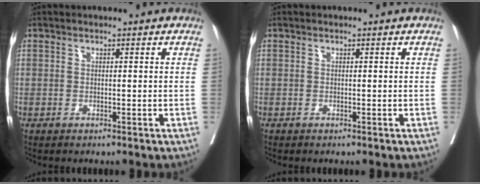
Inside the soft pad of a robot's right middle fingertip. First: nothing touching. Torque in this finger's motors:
{"motor_torque": [0.42, -0.37, 0.02, 0.02]}